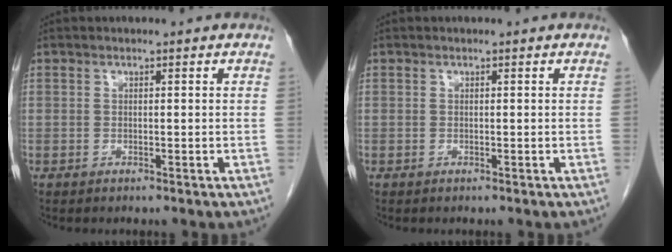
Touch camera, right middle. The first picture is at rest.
{"total": 0.0}